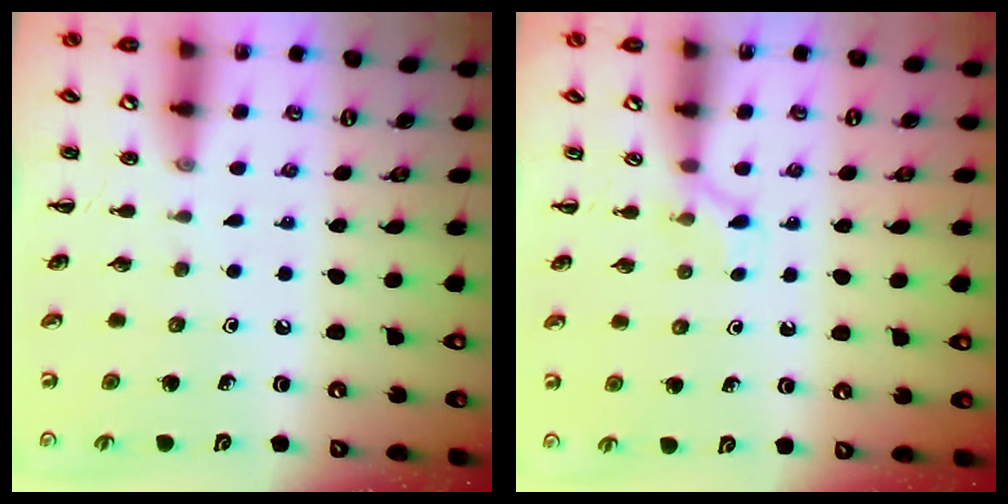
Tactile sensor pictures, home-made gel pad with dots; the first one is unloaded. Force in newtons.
{"total": 3.9, "press": 3.6, "slide": 1.5}